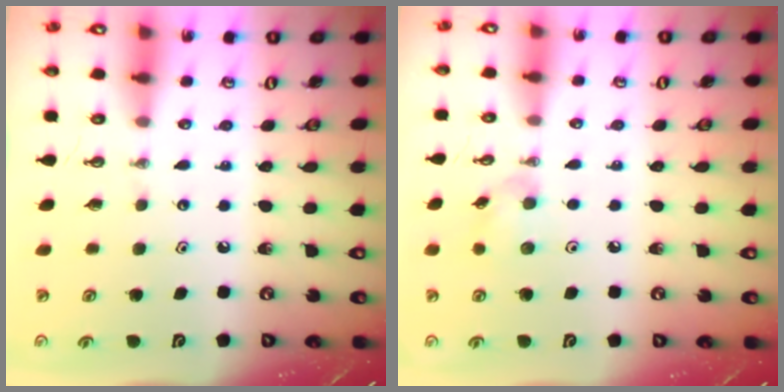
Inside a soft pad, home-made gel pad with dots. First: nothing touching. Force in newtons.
{"total": 6.5, "press": 6.4, "slide": 0.7}